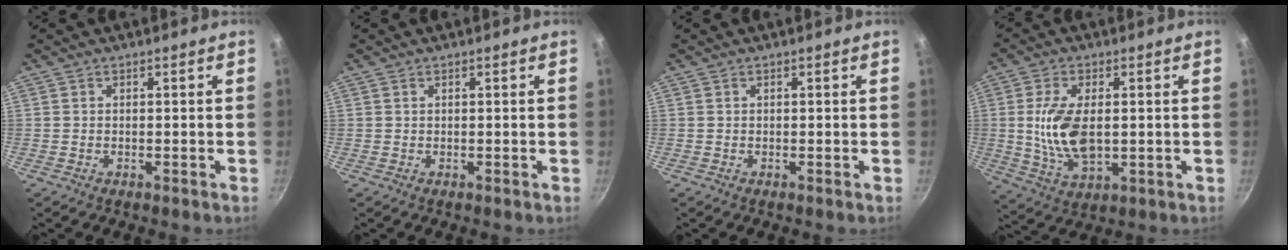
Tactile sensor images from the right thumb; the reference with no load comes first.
{"total": 0.0}
{"total": 0.0}
{"total": 11.4, "force": [0.3, 6.0, 9.7], "torque": [-0.185, -0.007, 0.010]}